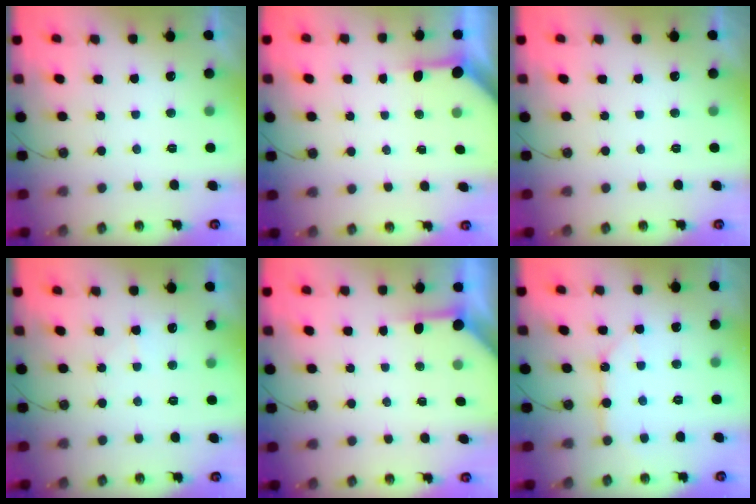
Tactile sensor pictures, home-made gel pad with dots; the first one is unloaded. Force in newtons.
{"total": 3.3, "press": 3.2, "slide": 0.3}
{"total": 0.0}
{"total": 6.5, "press": 6.4, "slide": 0.7}
{"total": 3.9, "press": 3.9, "slide": 0.5}
{"total": 9.7, "press": 9.7, "slide": 0.2}